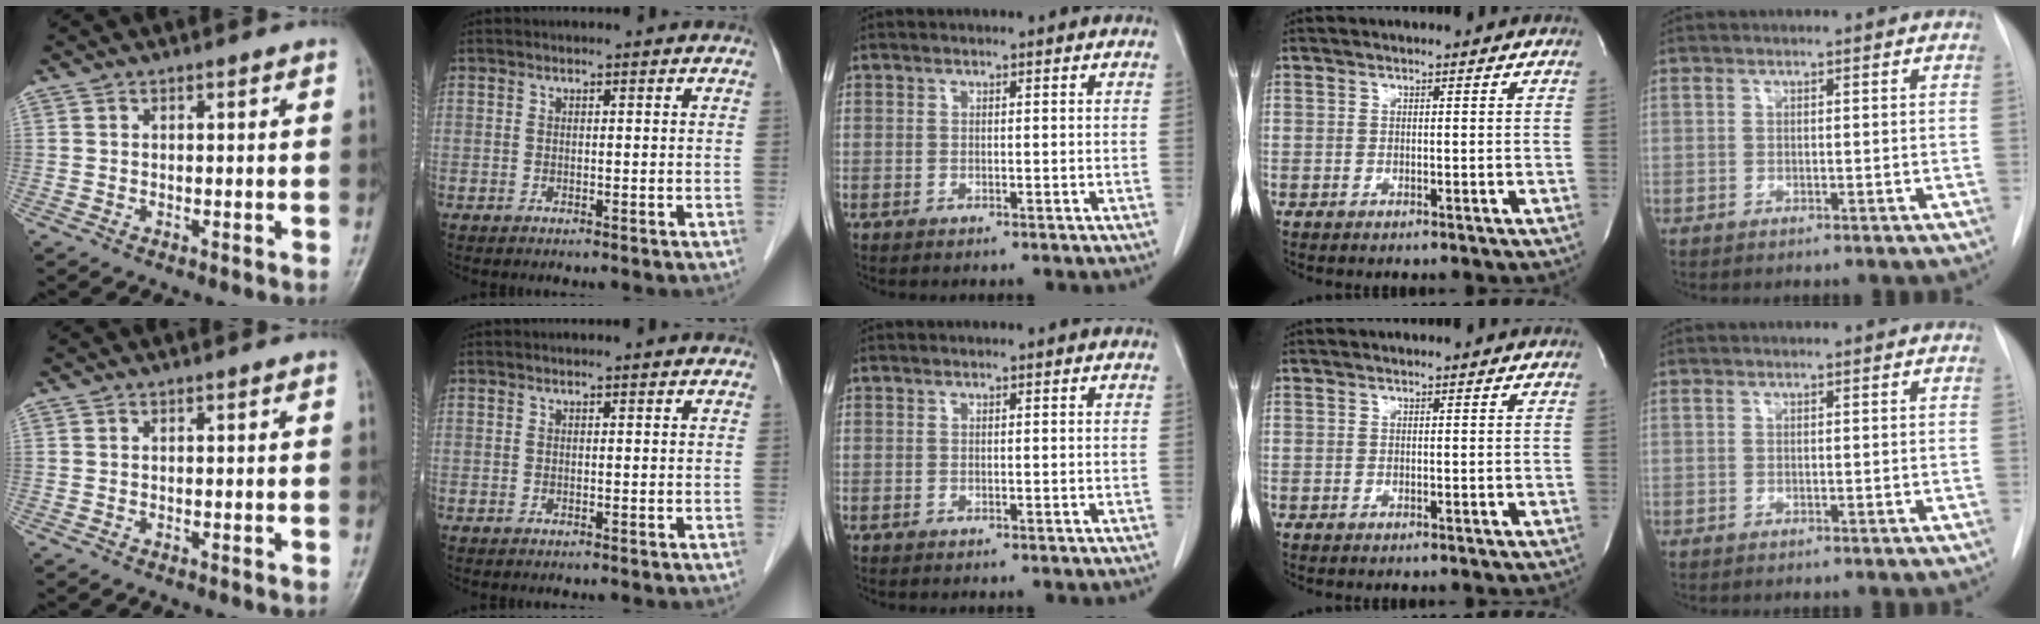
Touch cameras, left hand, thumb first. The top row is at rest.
{}